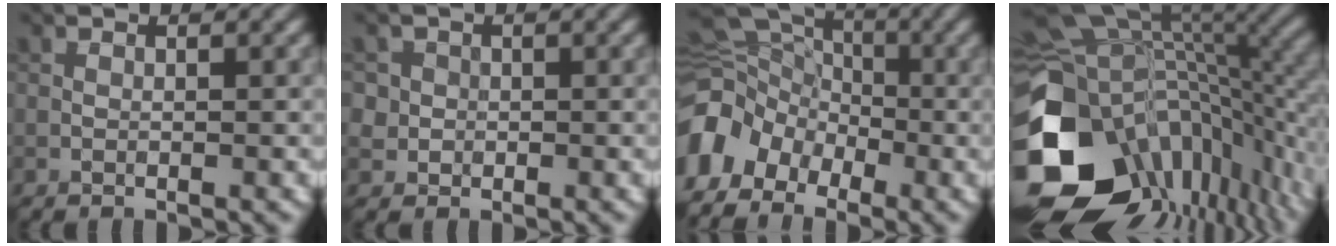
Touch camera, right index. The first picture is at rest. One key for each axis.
{"total": 2.7, "fx": 0.4, "fy": 2.6, "fz": 0.6, "tx": 0.000, "ty": 0.011, "tz": 0.007}
{"total": 7.8, "fx": -3.0, "fy": 5.9, "fz": 4.1, "tx": -0.083, "ty": 0.000, "tz": -0.071}
{"total": 17.4, "fx": -6.2, "fy": 11.6, "fz": 11.4, "tx": -0.253, "ty": -0.052, "tz": -0.073}